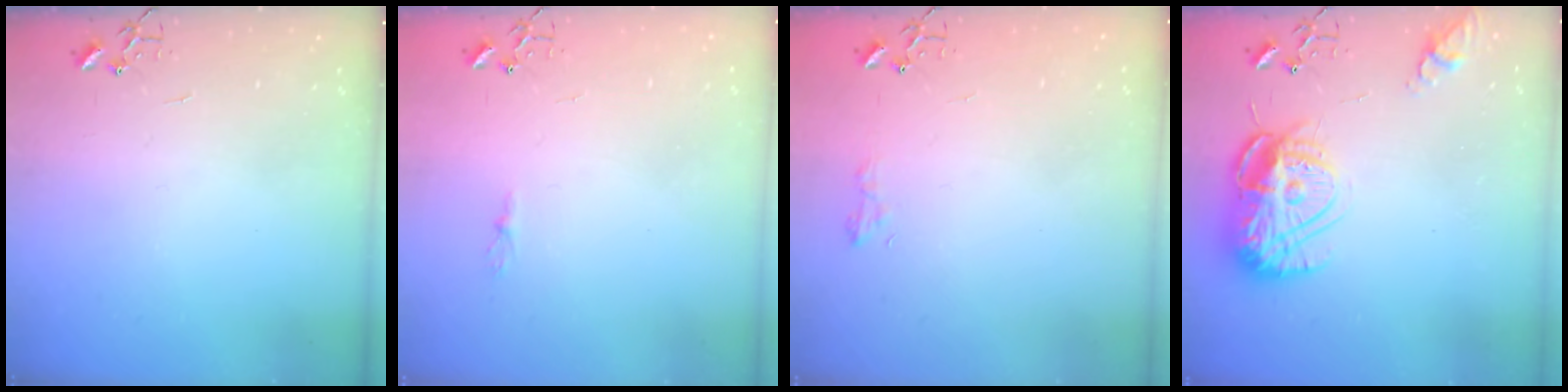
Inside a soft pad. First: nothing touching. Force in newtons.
{"total": 4.1, "press": 4.1, "slide": 0.5}
{"total": 5.6, "press": 5.6, "slide": 0.6}
{"total": 15.2, "press": 15.1, "slide": 1.2}